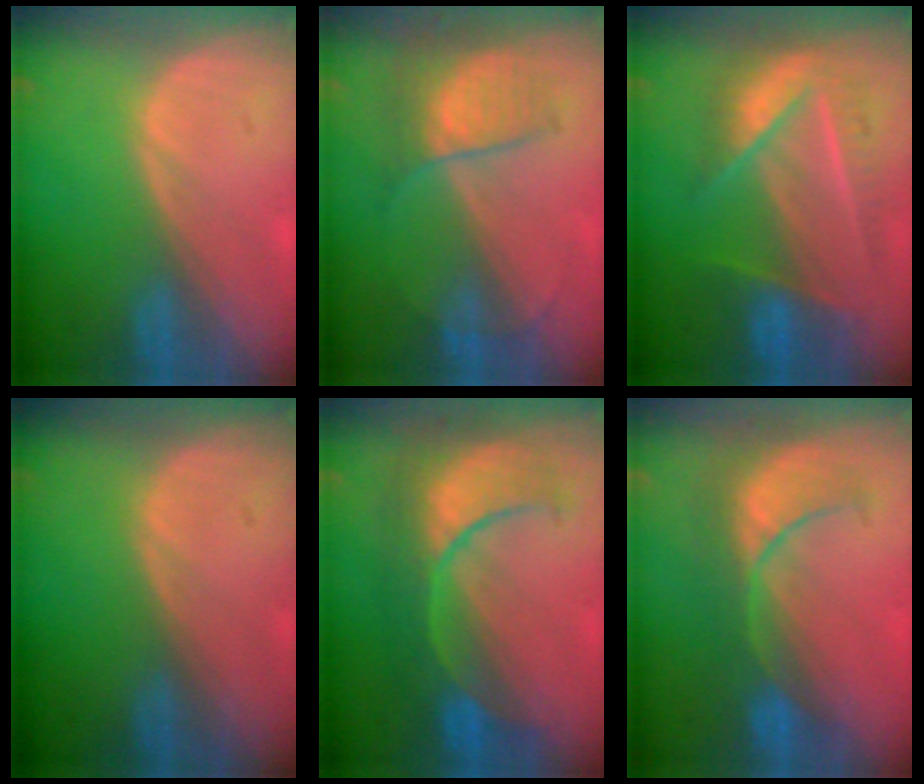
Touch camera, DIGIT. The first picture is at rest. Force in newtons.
{"total": 7.3, "press": 6.0, "slide": 4.0}
{"total": 8.2, "press": 7.8, "slide": 2.5}
{"total": 0.0}
{"total": 9.4, "press": 9.4, "slide": 0.7}
{"total": 8.1, "press": 8.0, "slide": 0.7}